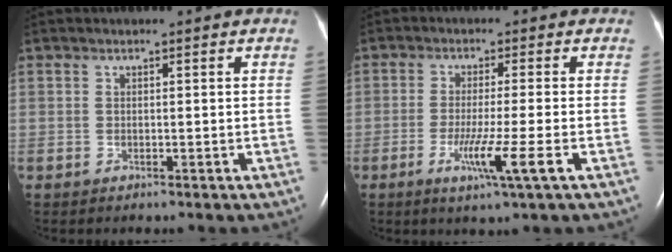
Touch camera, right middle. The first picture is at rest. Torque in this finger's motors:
{"motor_torque": [1.08, -0.45, 0.17, 0.15]}